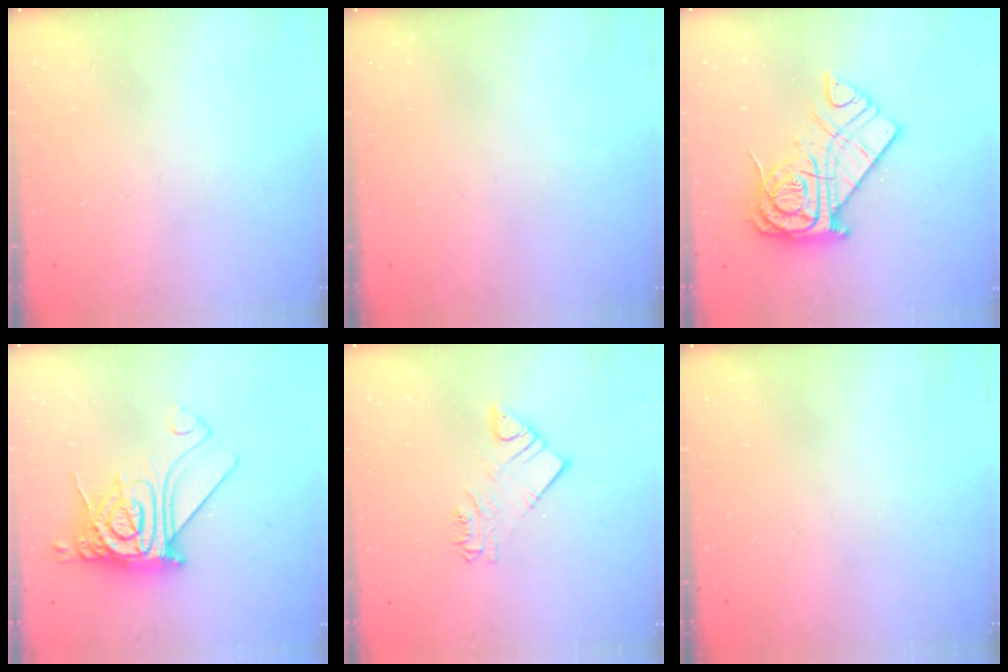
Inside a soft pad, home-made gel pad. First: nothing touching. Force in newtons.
{"total": 0.0}
{"total": 16.8, "press": 16.7, "slide": 1.7}
{"total": 20.3, "press": 20.2, "slide": 2.3}
{"total": 4.0, "press": 4.0, "slide": 0.2}
{"total": 0.0}